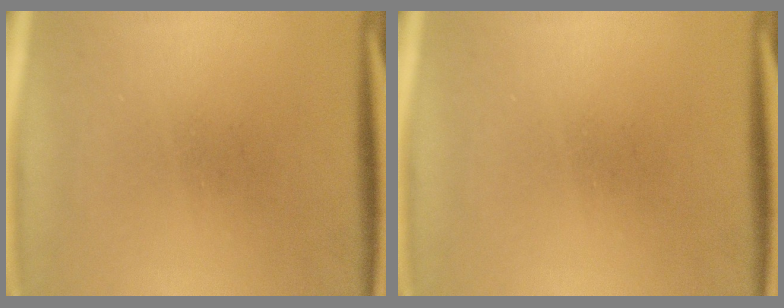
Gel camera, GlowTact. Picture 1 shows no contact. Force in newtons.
{"total": 0.0}